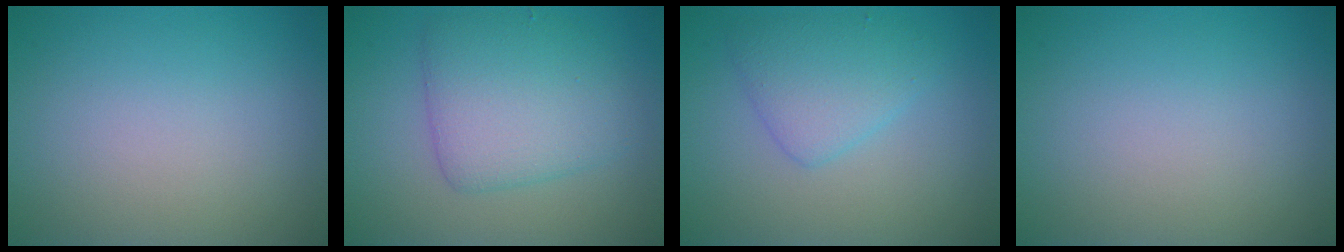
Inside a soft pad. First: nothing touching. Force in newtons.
{"total": 5.3, "press": 5.3, "slide": 0.2}
{"total": 1.9, "press": 1.9, "slide": 0.1}
{"total": 0.0}